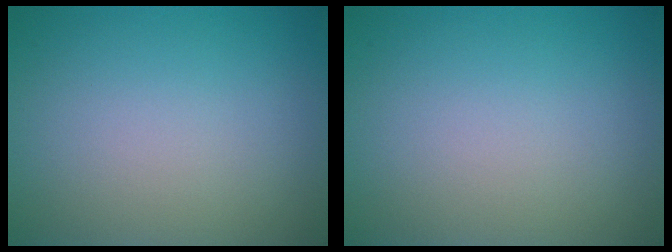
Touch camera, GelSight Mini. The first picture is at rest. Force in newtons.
{"total": 0.0}